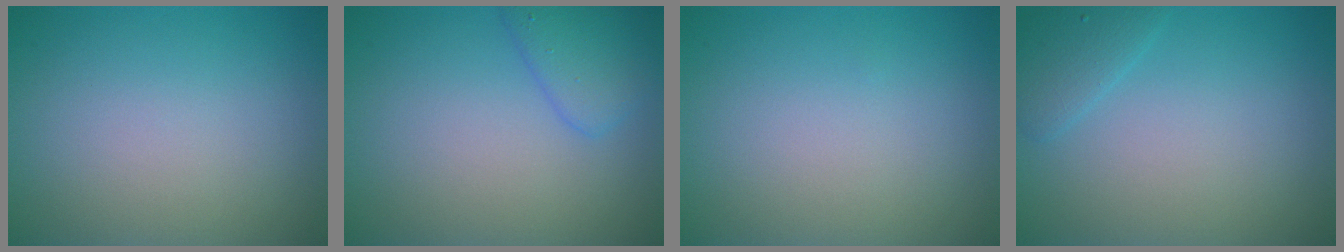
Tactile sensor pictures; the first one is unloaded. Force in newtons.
{"total": 1.8, "press": 1.8, "slide": 0.1}
{"total": 0.0}
{"total": 1.6, "press": 1.6, "slide": 0.1}